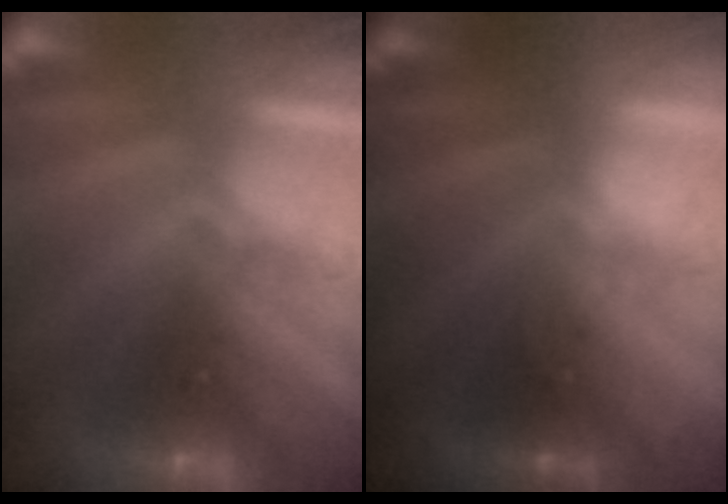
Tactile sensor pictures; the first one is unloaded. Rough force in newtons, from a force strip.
{"total": 1.5}